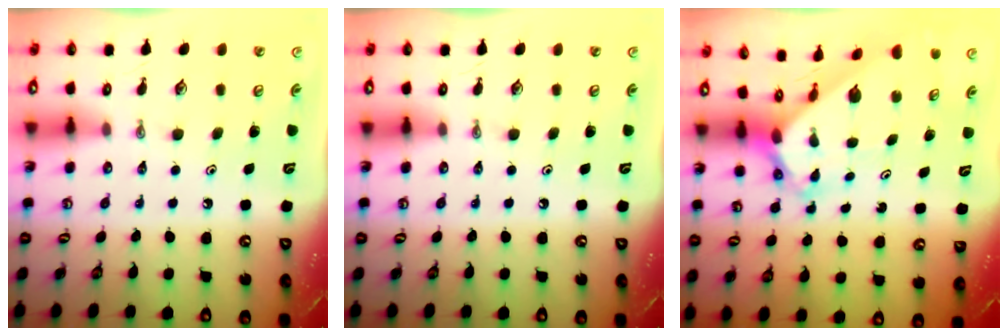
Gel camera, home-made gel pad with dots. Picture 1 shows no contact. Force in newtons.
{"total": 0.0}
{"total": 2.5, "press": 2.5, "slide": 0.2}